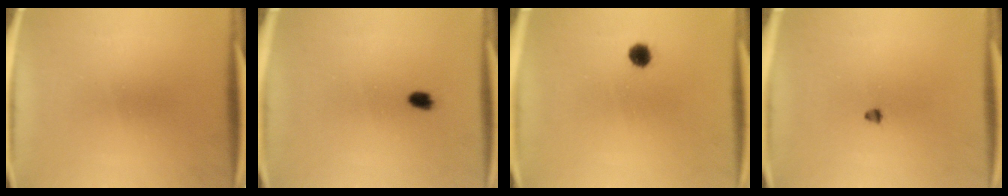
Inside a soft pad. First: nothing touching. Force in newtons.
{"total": 2.7}
{"total": 2.4}
{"total": 1.1}